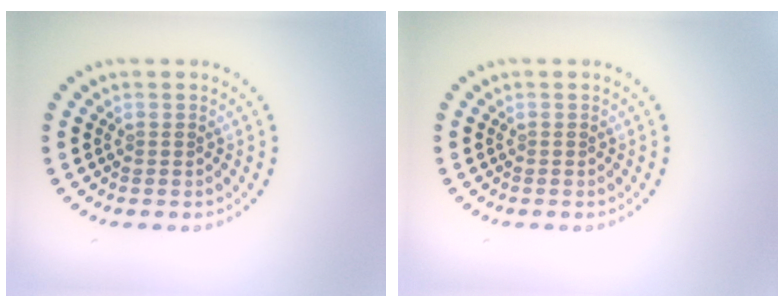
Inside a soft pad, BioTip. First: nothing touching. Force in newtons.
{"total": 0.0}